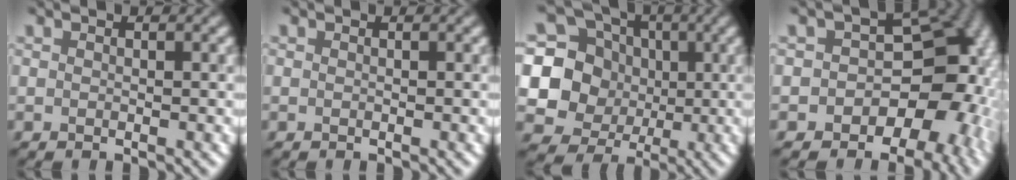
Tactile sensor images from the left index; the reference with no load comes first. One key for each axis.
{"total": 0.0}
{"total": 9.9, "fx": 0.4, "fy": 9.2, "fz": 3.4, "tx": -0.096, "ty": 0.015, "tz": -0.017}
{"total": 13.0, "fx": -4.4, "fy": 9.8, "fz": 7.3, "tx": -0.041, "ty": 0.015, "tz": -0.090}